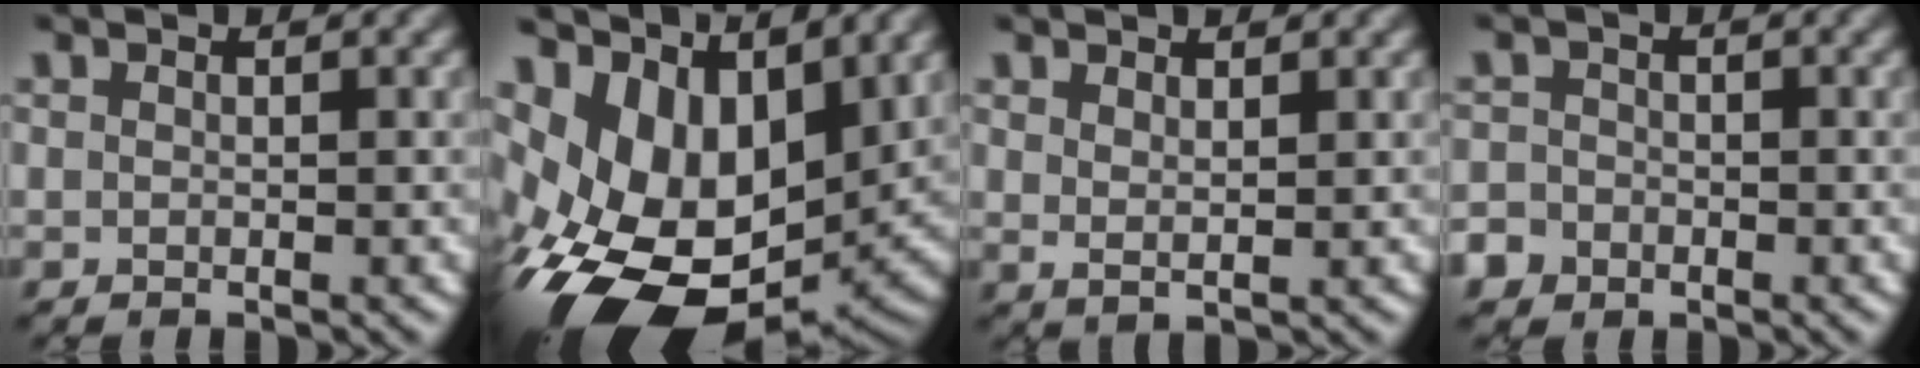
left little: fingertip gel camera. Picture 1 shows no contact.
{"total": 15.5, "force": [-1.1, 9.7, 12.1], "torque": [-0.230, -0.024, -0.005]}
{"total": 1.3, "force": [1.0, 0.4, 0.8], "torque": [-0.017, -0.002, 0.019]}
{"total": 3.6, "force": [-1.9, 3.0, 0.4], "torque": [0.018, 0.005, -0.050]}